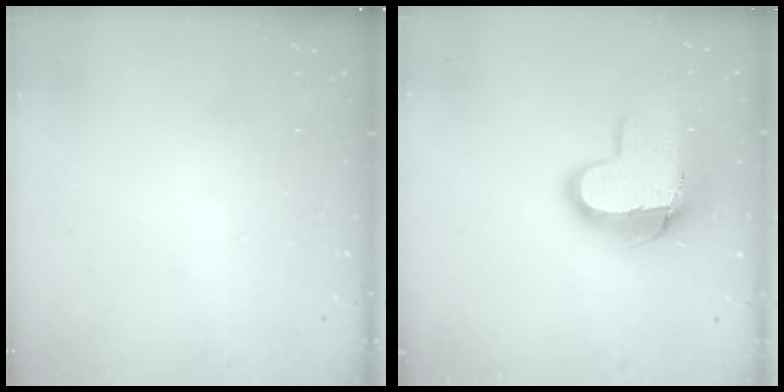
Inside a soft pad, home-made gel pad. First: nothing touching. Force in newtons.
{"total": 14.2, "press": 14.2, "slide": 1.1}